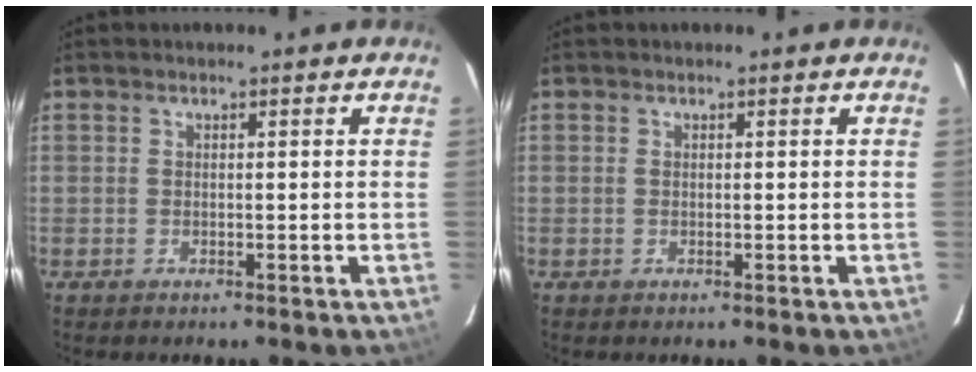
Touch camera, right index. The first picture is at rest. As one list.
[{"total": 0.0}]